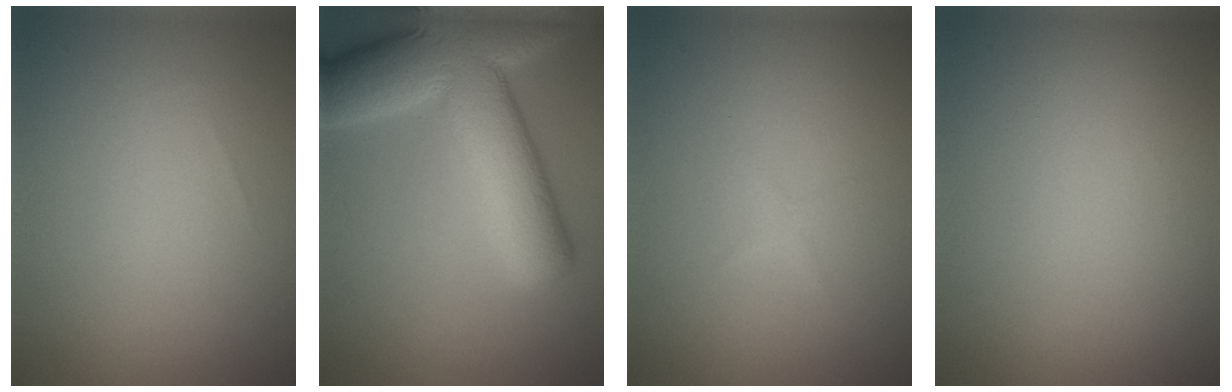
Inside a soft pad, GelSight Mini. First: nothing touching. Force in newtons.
{"total": 12.0, "press": 12.0, "slide": 0.8}
{"total": 0.6, "press": 0.6, "slide": 0.0}
{"total": 0.0}